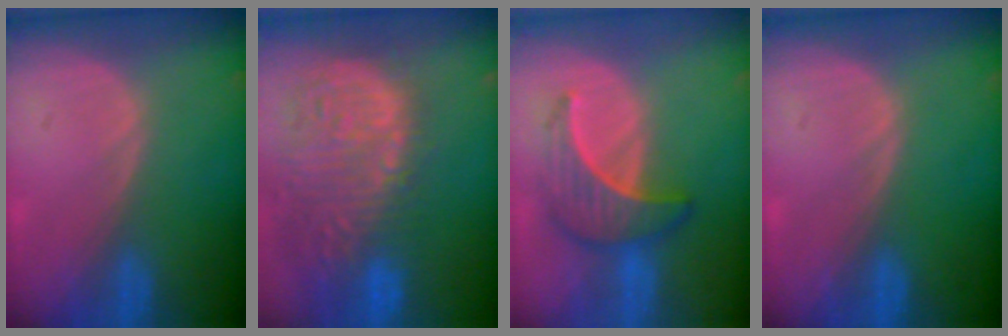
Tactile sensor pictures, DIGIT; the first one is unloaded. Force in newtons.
{"total": 15.3, "press": 12.6, "slide": 8.7}
{"total": 6.6, "press": 6.5, "slide": 1.0}
{"total": 0.0}